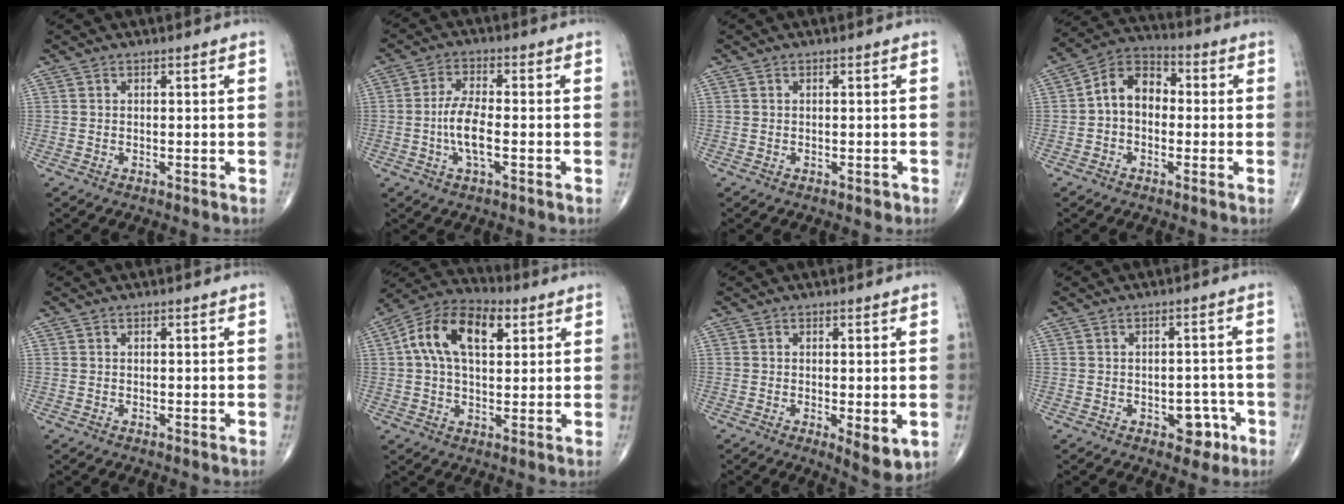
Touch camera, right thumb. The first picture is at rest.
{"total": 6.9, "force": [-1.4, 2.4, 6.3], "torque": [-0.133, 0.009, -0.030]}
{"total": 0.7, "force": [-0.3, 0.4, 0.4], "torque": [-0.003, 0.000, -0.004]}
{"total": 9.2, "force": [-0.2, 6.6, 6.4], "torque": [-0.080, 0.034, -0.020]}
{"total": 0.0}
{"total": 14.6, "force": [4.1, 8.3, 11.2], "torque": [-0.191, 0.020, 0.064]}
{"total": 5.7, "force": [-1.3, 2.1, 5.1], "torque": [-0.072, -0.017, -0.015]}
{"total": 5.0, "force": [-2.2, 3.2, 3.1], "torque": [-0.013, 0.018, -0.025]}